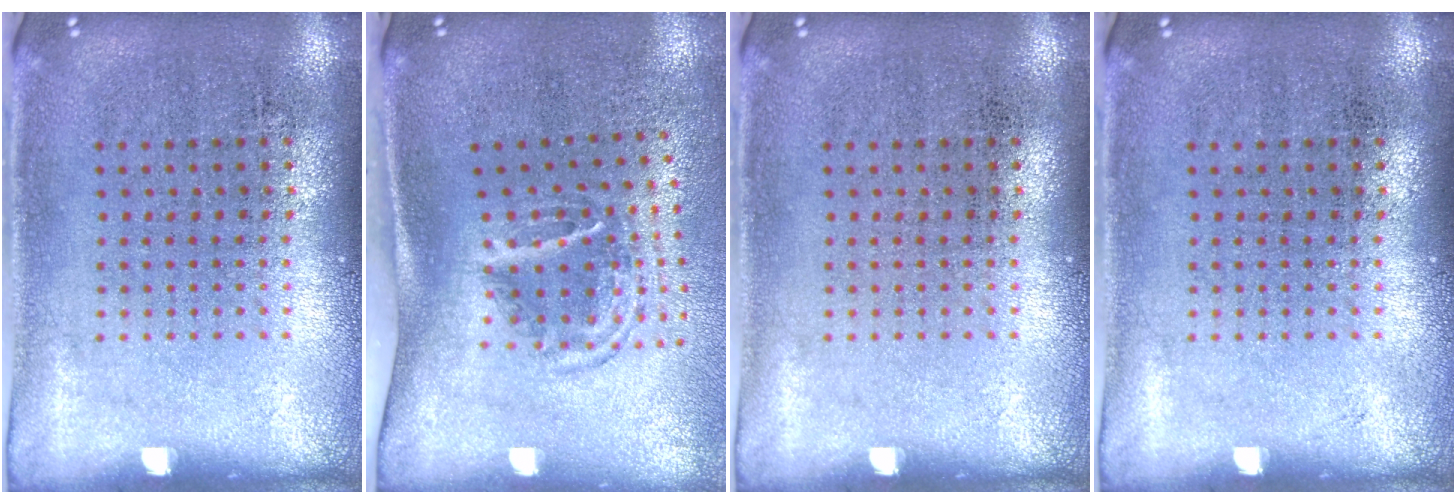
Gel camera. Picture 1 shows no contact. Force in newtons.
{"total": 1.8, "press": 1.1, "slide": 1.4}
{"total": 0.0}
{"total": 0.0}